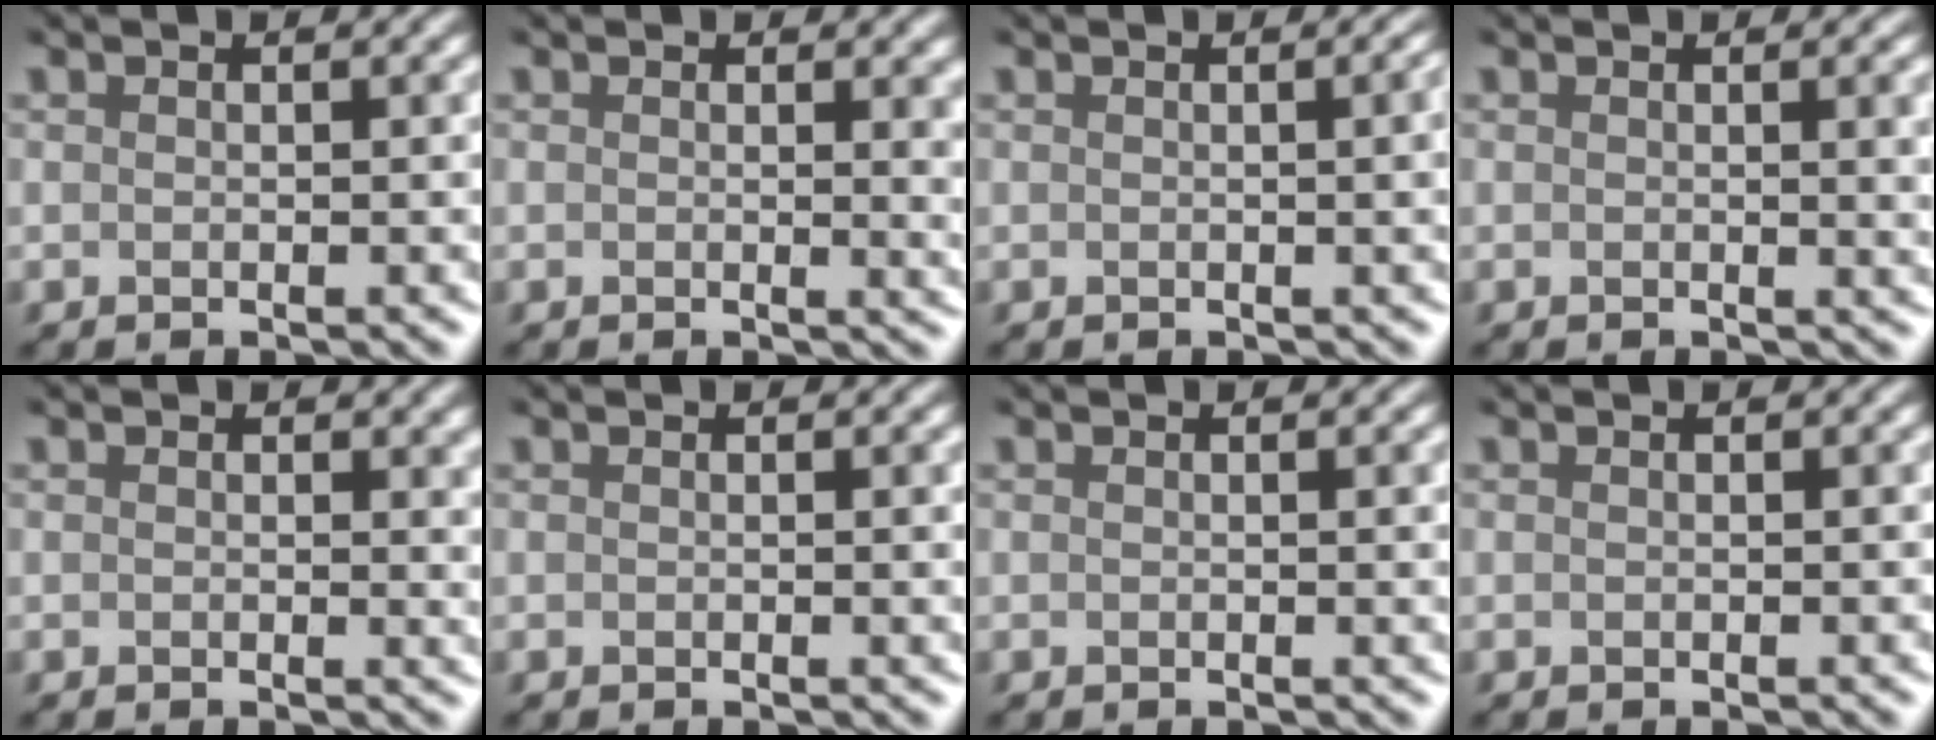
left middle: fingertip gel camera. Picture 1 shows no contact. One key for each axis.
{"total": 2.1, "fx": 0.5, "fy": 0.9, "fz": 1.9, "tx": -0.018, "ty": -0.003, "tz": 0.002}
{"total": 4.0, "fx": 0.3, "fy": 2.3, "fz": 3.3, "tx": 0.001, "ty": 0.011, "tz": -0.020}
{"total": 3.0, "fx": 0.5, "fy": 1.3, "fz": 2.6, "tx": -0.018, "ty": 0.003, "tz": -0.003}
{"total": 0.7, "fx": 0.5, "fy": 0.2, "fz": 0.5, "tx": -0.010, "ty": -0.003, "tz": 0.005}
{"total": 0.7, "fx": 0.2, "fy": 0.3, "fz": 0.5, "tx": 0.000, "ty": -0.004, "tz": -0.002}
{"total": 1.0, "fx": 0.3, "fy": 0.5, "fz": 0.9, "tx": 0.001, "ty": -0.003, "tz": -0.003}
{"total": 0.0}